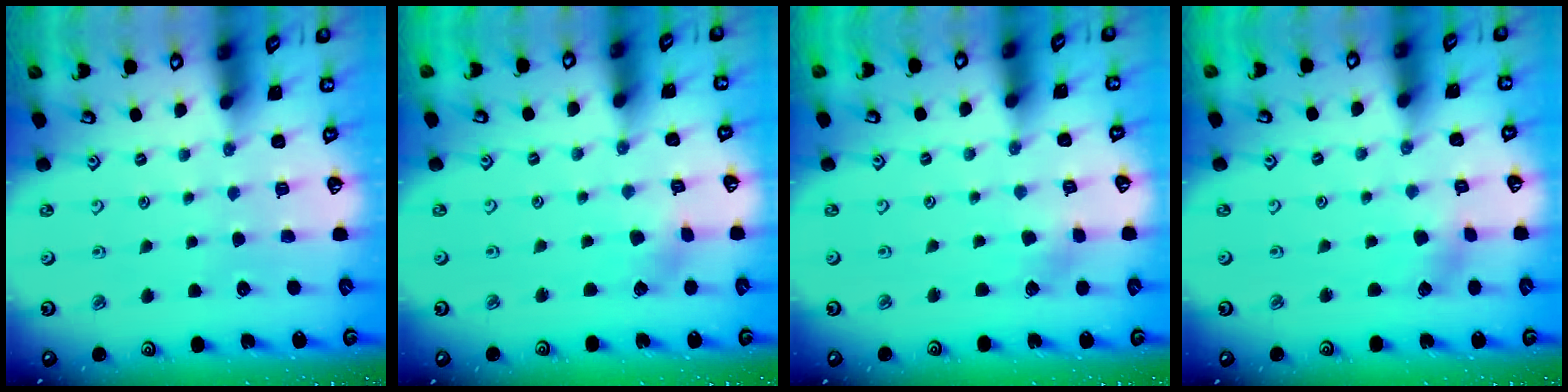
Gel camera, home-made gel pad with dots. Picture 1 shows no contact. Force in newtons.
{"total": 2.0, "press": 2.0, "slide": 0.1}
{"total": 2.8, "press": 2.7, "slide": 0.5}
{"total": 2.5, "press": 2.4, "slide": 0.7}